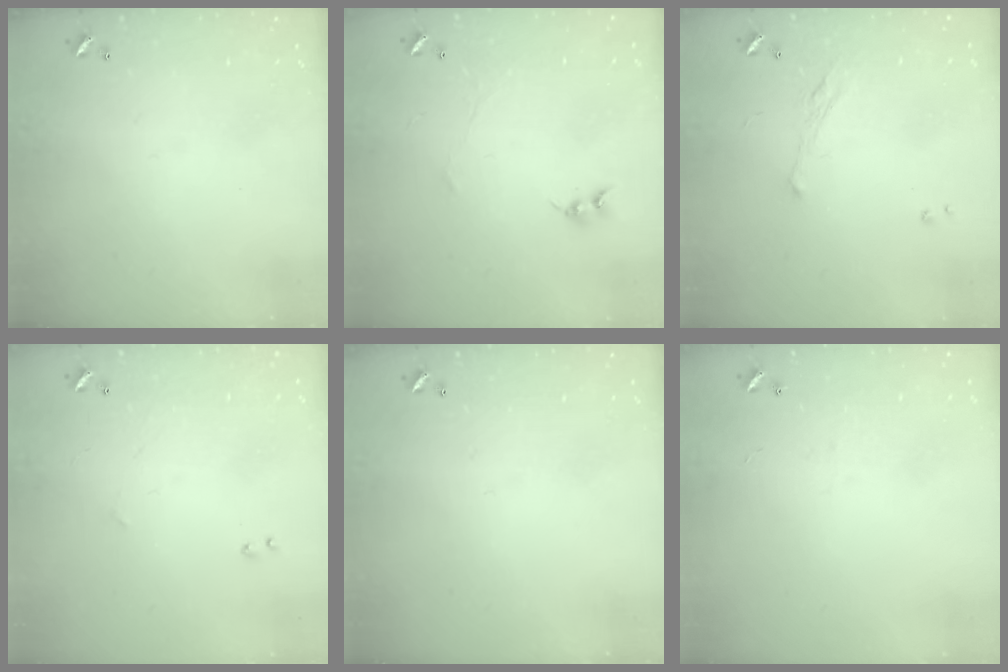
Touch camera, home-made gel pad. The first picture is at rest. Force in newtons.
{"total": 1.5, "press": 1.4, "slide": 0.5}
{"total": 2.3, "press": 2.1, "slide": 0.8}
{"total": 2.5, "press": 2.4, "slide": 0.4}
{"total": 0.0}
{"total": 2.4, "press": 2.4, "slide": 0.3}